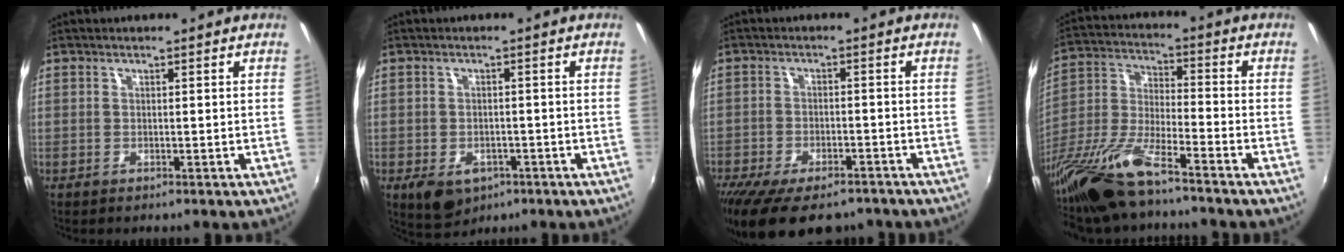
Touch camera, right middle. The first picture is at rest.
{"total": 7.2, "force": [-3.6, 4.6, 4.2], "torque": [-0.083, -0.020, -0.053]}
{"total": 15.9, "force": [-11.9, 6.2, 8.5], "torque": [-0.182, -0.041, -0.185]}
{"total": 16.7, "force": [-12.6, 2.7, 10.7], "torque": [-0.232, -0.035, -0.249]}